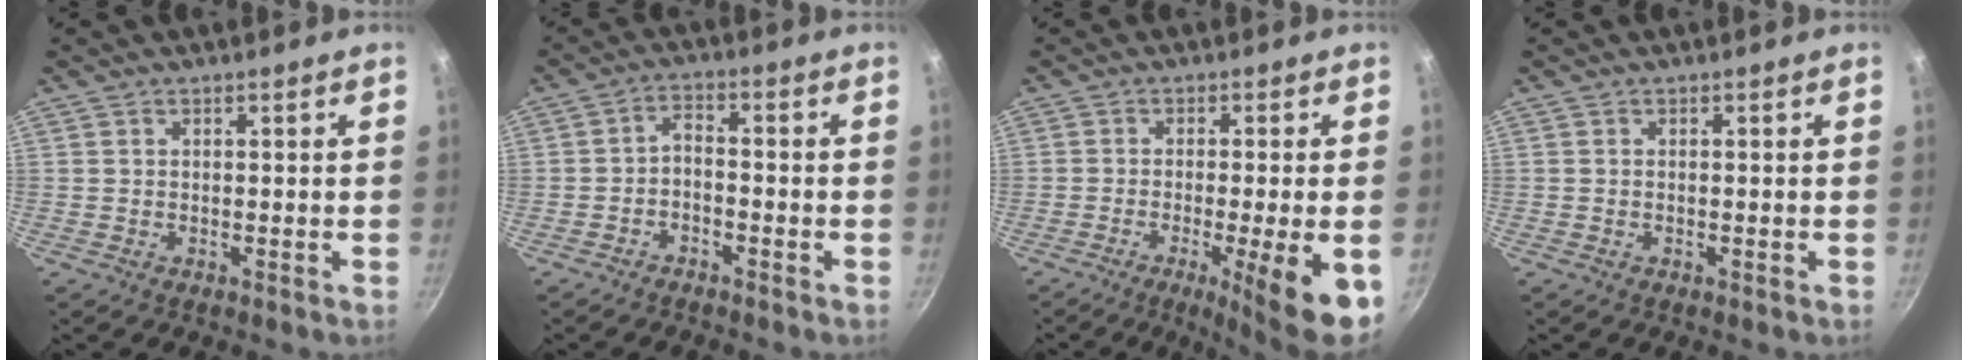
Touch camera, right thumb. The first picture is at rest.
{"total": 3.2, "force": [-2.2, 1.4, 1.8], "torque": [-0.033, 0.030, -0.041]}
{"total": 11.0, "force": [-3.8, 1.2, 10.3], "torque": [-0.147, 0.001, -0.054]}
{"total": 0.0}